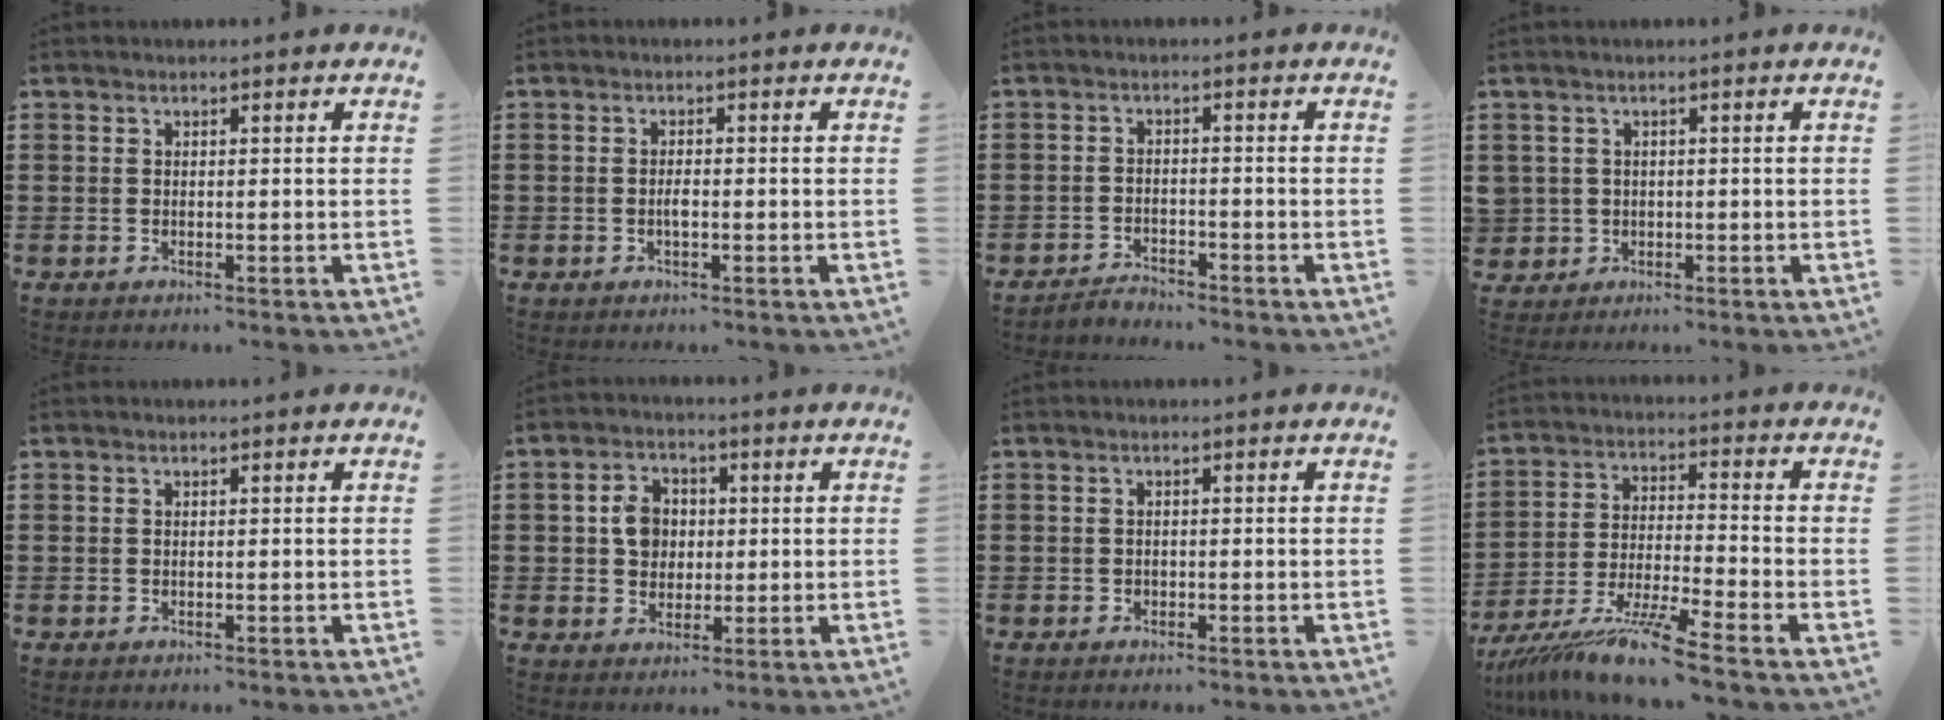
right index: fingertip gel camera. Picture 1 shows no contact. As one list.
[{"total": 1.5, "force": [-0.5, 0.4, 1.4], "torque": [-0.027, -0.002, -0.008]}, {"total": 2.0, "force": [-2.0, 0.2, 0.0], "torque": [-0.007, 0.004, -0.042]}, {"total": 1.9, "force": [-0.2, 1.9, -0.1], "torque": [-0.009, 0.006, -0.007]}, {"total": 0.0}, {"total": 5.6, "force": [0.5, 4.5, 3.2], "torque": [-0.067, 0.014, 0.005]}, {"total": 0.5, "force": [-0.4, 0.4, 0.1], "torque": [-0.003, 0.002, -0.008]}, {"total": 10.1, "force": [-8.3, -0.5, 5.6], "torque": [-0.122, -0.007, -0.168]}]